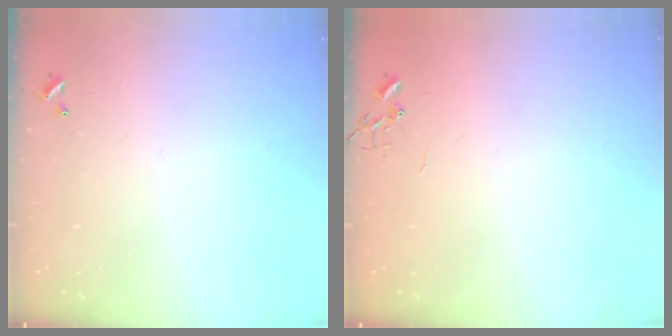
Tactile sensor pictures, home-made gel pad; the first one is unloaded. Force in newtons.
{"total": 0.0}